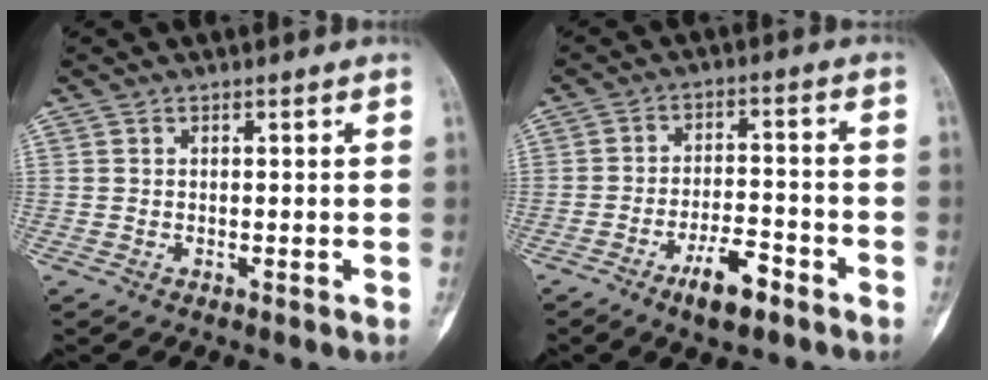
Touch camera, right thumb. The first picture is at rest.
{"total": 7.5, "force": [-4.7, 2.6, 5.2], "torque": [-0.084, 0.030, -0.077]}